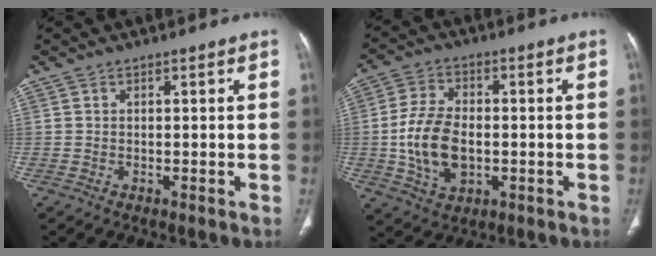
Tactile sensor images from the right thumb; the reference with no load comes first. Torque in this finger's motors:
{"motor_torque": [-0.40, 0.83, 0.72, 0.73, 0.38]}